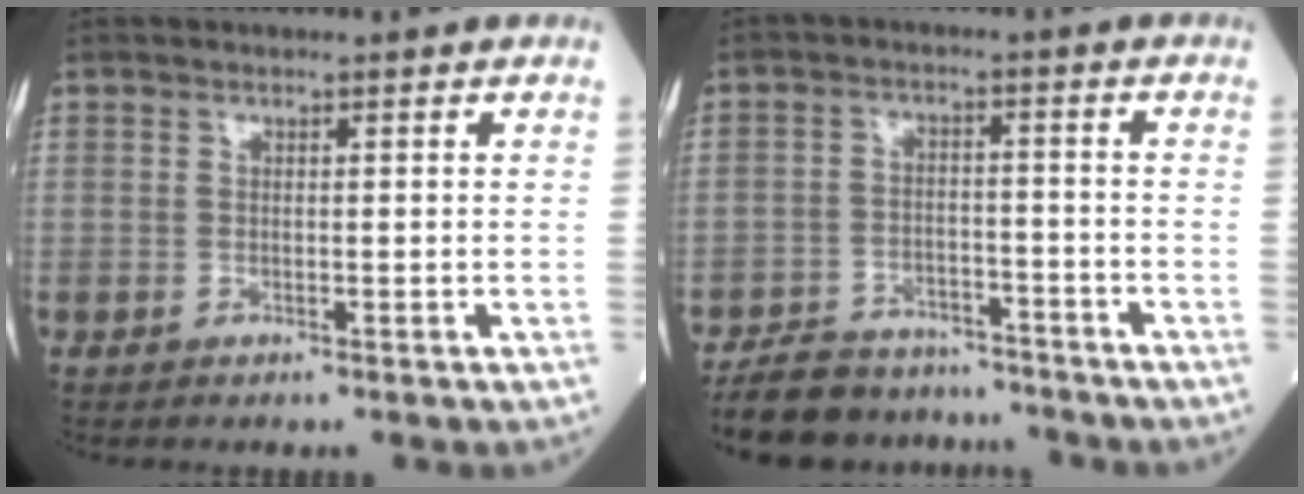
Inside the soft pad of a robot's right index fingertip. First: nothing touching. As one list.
[{"total": 11.8, "force": [-10.7, 4.4, 2.6], "torque": [-0.042, 0.015, -0.162]}]